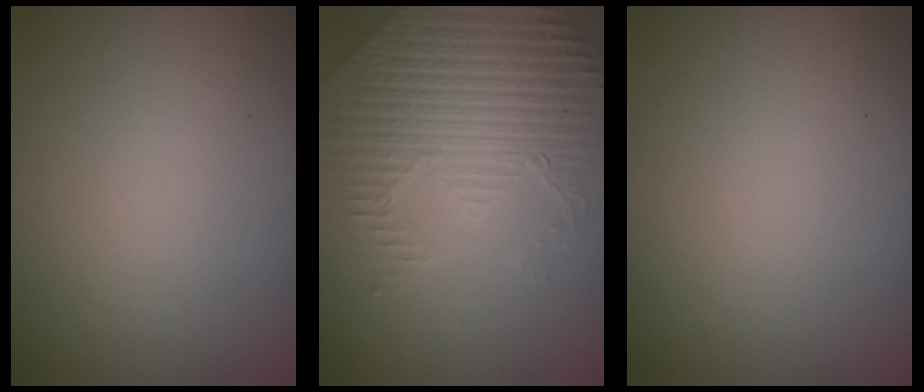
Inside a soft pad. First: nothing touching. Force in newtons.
{"total": 5.9, "press": 5.0, "slide": 3.2}
{"total": 0.0}